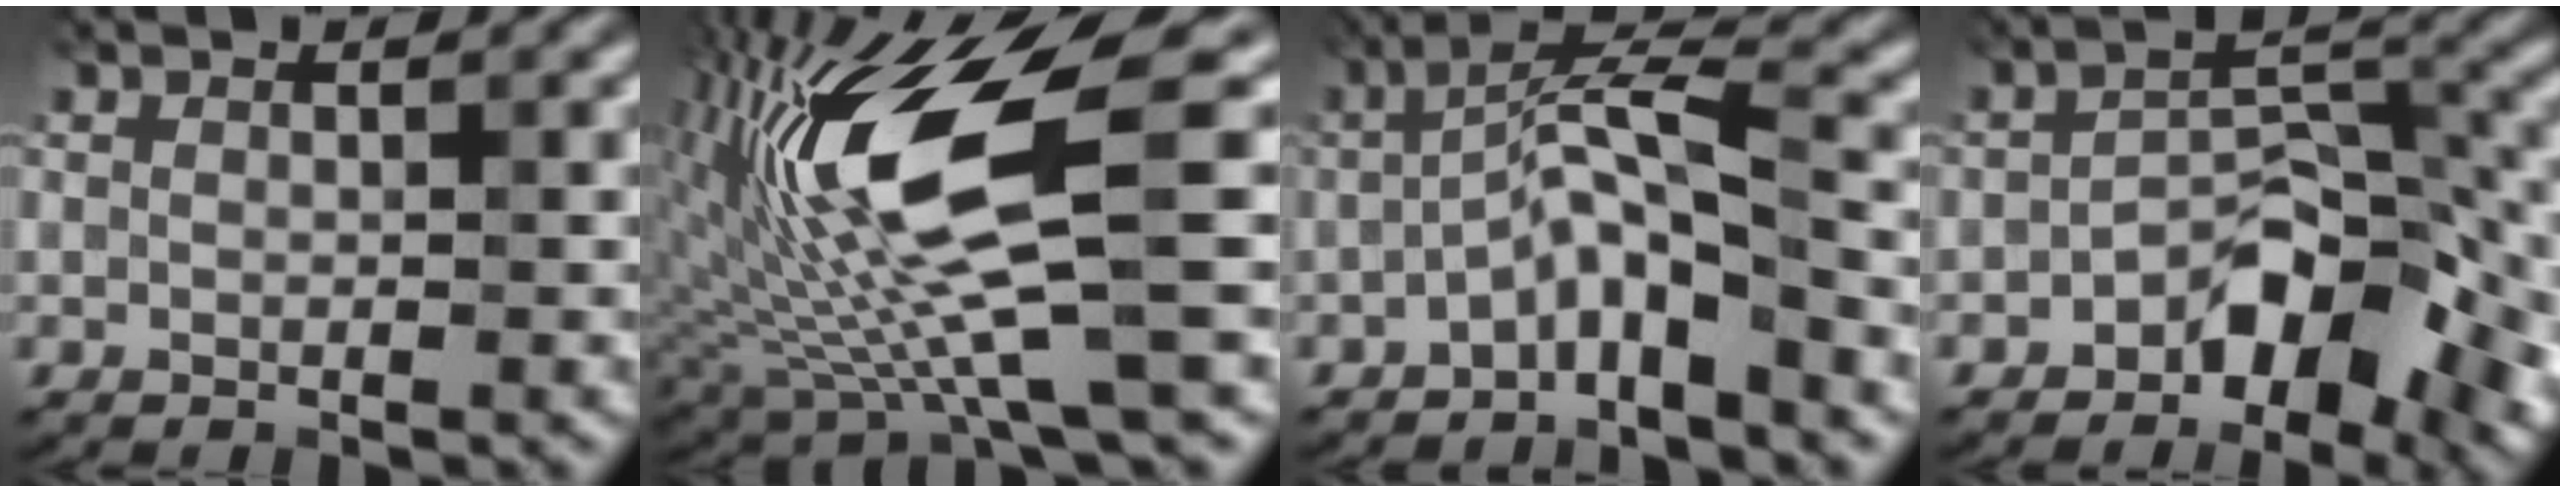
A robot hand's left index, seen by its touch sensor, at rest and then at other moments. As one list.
[{"total": 14.1, "force": [0.8, 3.6, 13.6], "torque": [-0.264, -0.005, 0.018]}, {"total": 4.5, "force": [-2.1, 0.7, 4.0], "torque": [-0.072, 0.021, -0.046]}, {"total": 6.4, "force": [-3.3, 3.1, 4.5], "torque": [-0.054, 0.013, -0.063]}]